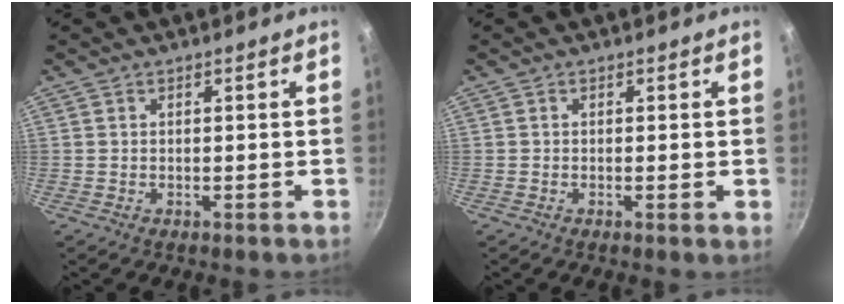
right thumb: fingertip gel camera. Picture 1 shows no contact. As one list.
[{"total": 0.7, "force": [-0.2, 0.0, 0.7], "torque": [-0.011, -0.002, -0.006]}]